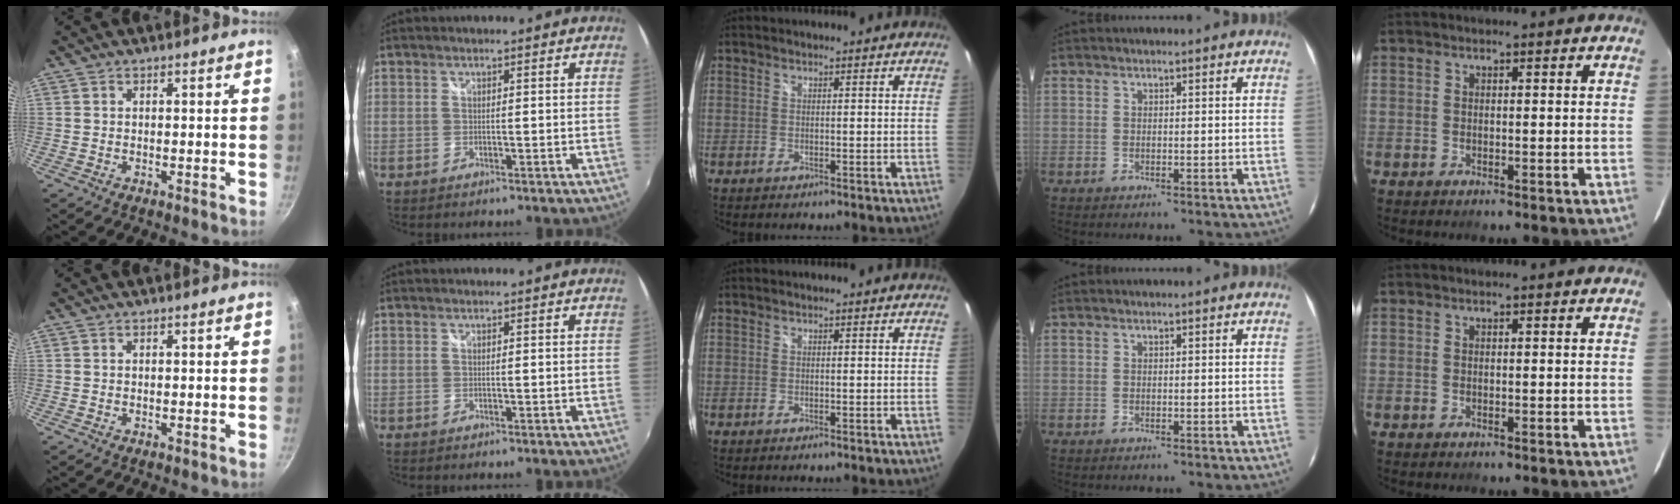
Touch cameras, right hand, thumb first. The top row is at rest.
{}